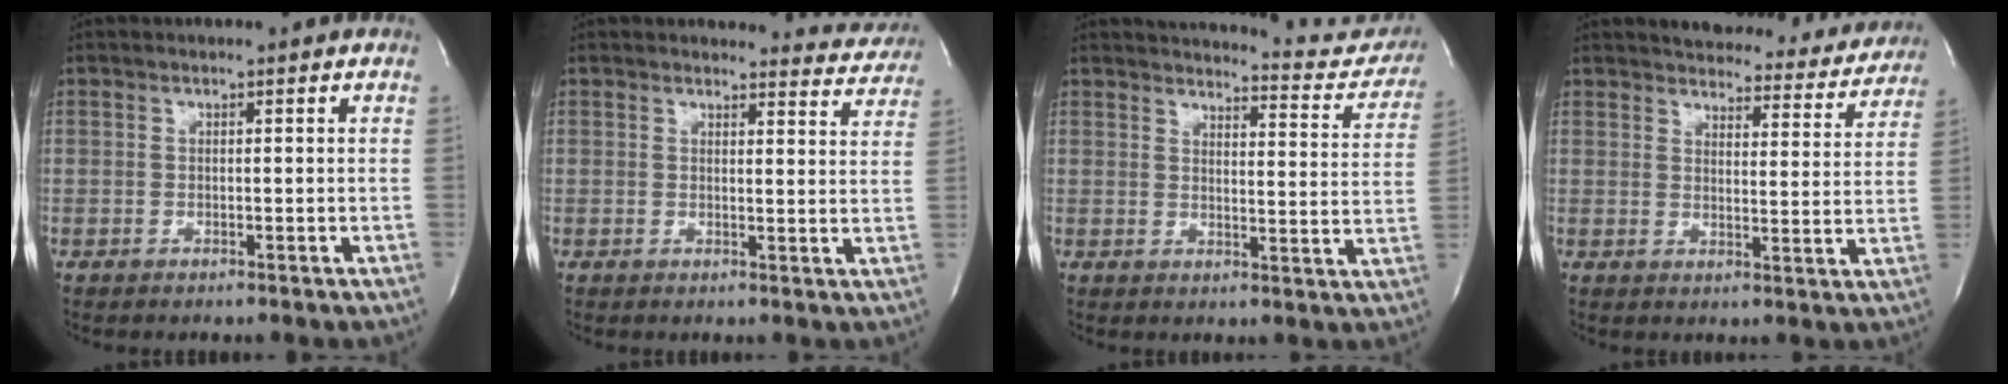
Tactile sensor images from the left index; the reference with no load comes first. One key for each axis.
{"total": 7.3, "fx": 7.2, "fy": 1.5, "fz": -0.7, "tx": 0.034, "ty": -0.033, "tz": 0.054}
{"total": 17.8, "fx": 17.0, "fy": 3.8, "fz": 3.6, "tx": -0.019, "ty": -0.059, "tz": 0.177}
{"total": 17.0, "fx": 16.0, "fy": 4.6, "fz": 3.6, "tx": -0.021, "ty": -0.031, "tz": 0.178}